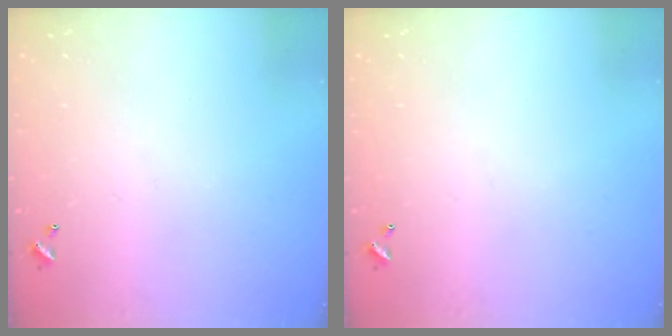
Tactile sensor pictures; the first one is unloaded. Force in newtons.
{"total": 0.0}